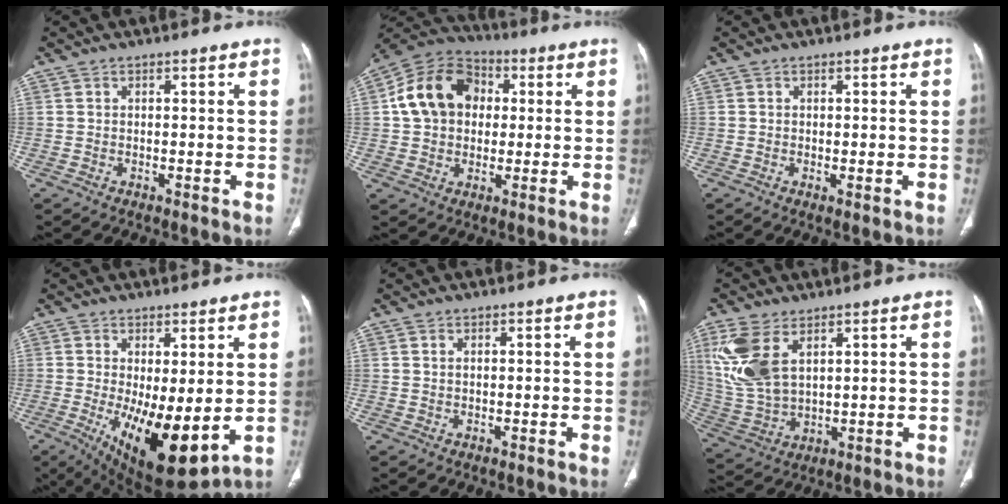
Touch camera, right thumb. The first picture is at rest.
{"total": 14.6, "force": [2.2, 11.5, 8.8], "torque": [-0.136, 0.021, 0.028]}
{"total": 0.9, "force": [-0.1, 0.2, 0.9], "torque": [-0.021, -0.006, 0.000]}
{"total": 14.4, "force": [-1.8, 5.4, 13.3], "torque": [-0.214, -0.032, -0.006]}
{"total": 0.6, "force": [0.3, 0.2, 0.4], "torque": [-0.012, 0.003, 0.006]}
{"total": 12.2, "force": [5.3, 6.5, 8.9], "torque": [-0.206, -0.011, 0.124]}